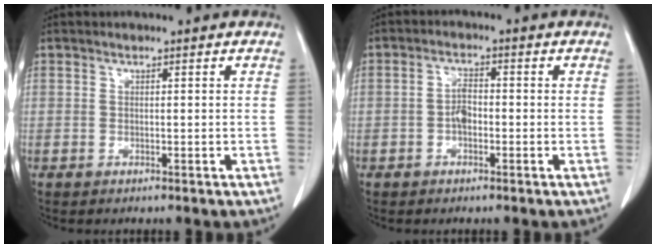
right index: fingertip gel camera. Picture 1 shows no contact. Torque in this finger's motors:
{"motor_torque": [0.56, -0.38, 0.14, 0.06]}